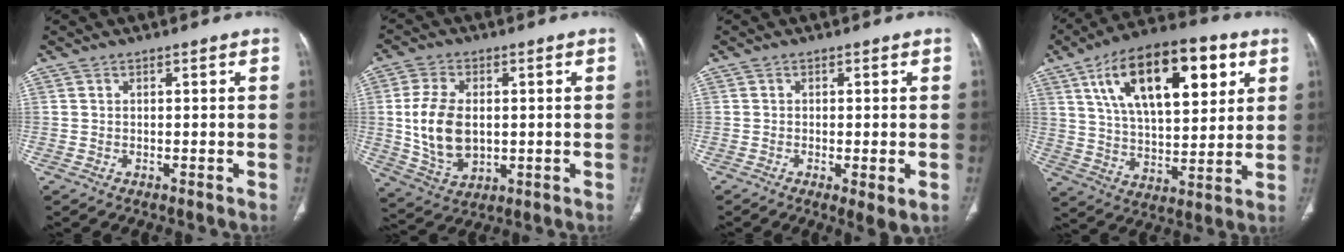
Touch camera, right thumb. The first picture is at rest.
{"total": 12.3, "force": [0.3, 7.8, 9.4], "torque": [-0.177, -0.008, 0.018]}
{"total": 3.8, "force": [-1.1, 0.9, 3.5], "torque": [-0.064, -0.014, -0.019]}
{"total": 23.2, "force": [9.5, 10.8, 18.2], "torque": [-0.272, -0.014, 0.157]}